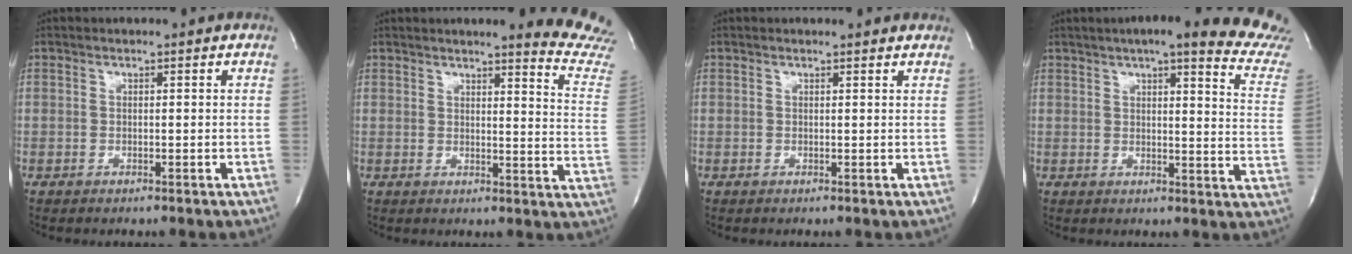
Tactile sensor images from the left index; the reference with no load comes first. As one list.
[{"total": 12.8, "force": [12.3, -1.3, 3.2], "torque": [-0.032, -0.122, 0.113]}, {"total": 2.6, "force": [2.5, 0.4, 0.5], "torque": [-0.014, 0.003, 0.019]}, {"total": 21.2, "force": [18.5, 1.3, 10.4], "torque": [-0.129, -0.052, 0.201]}]